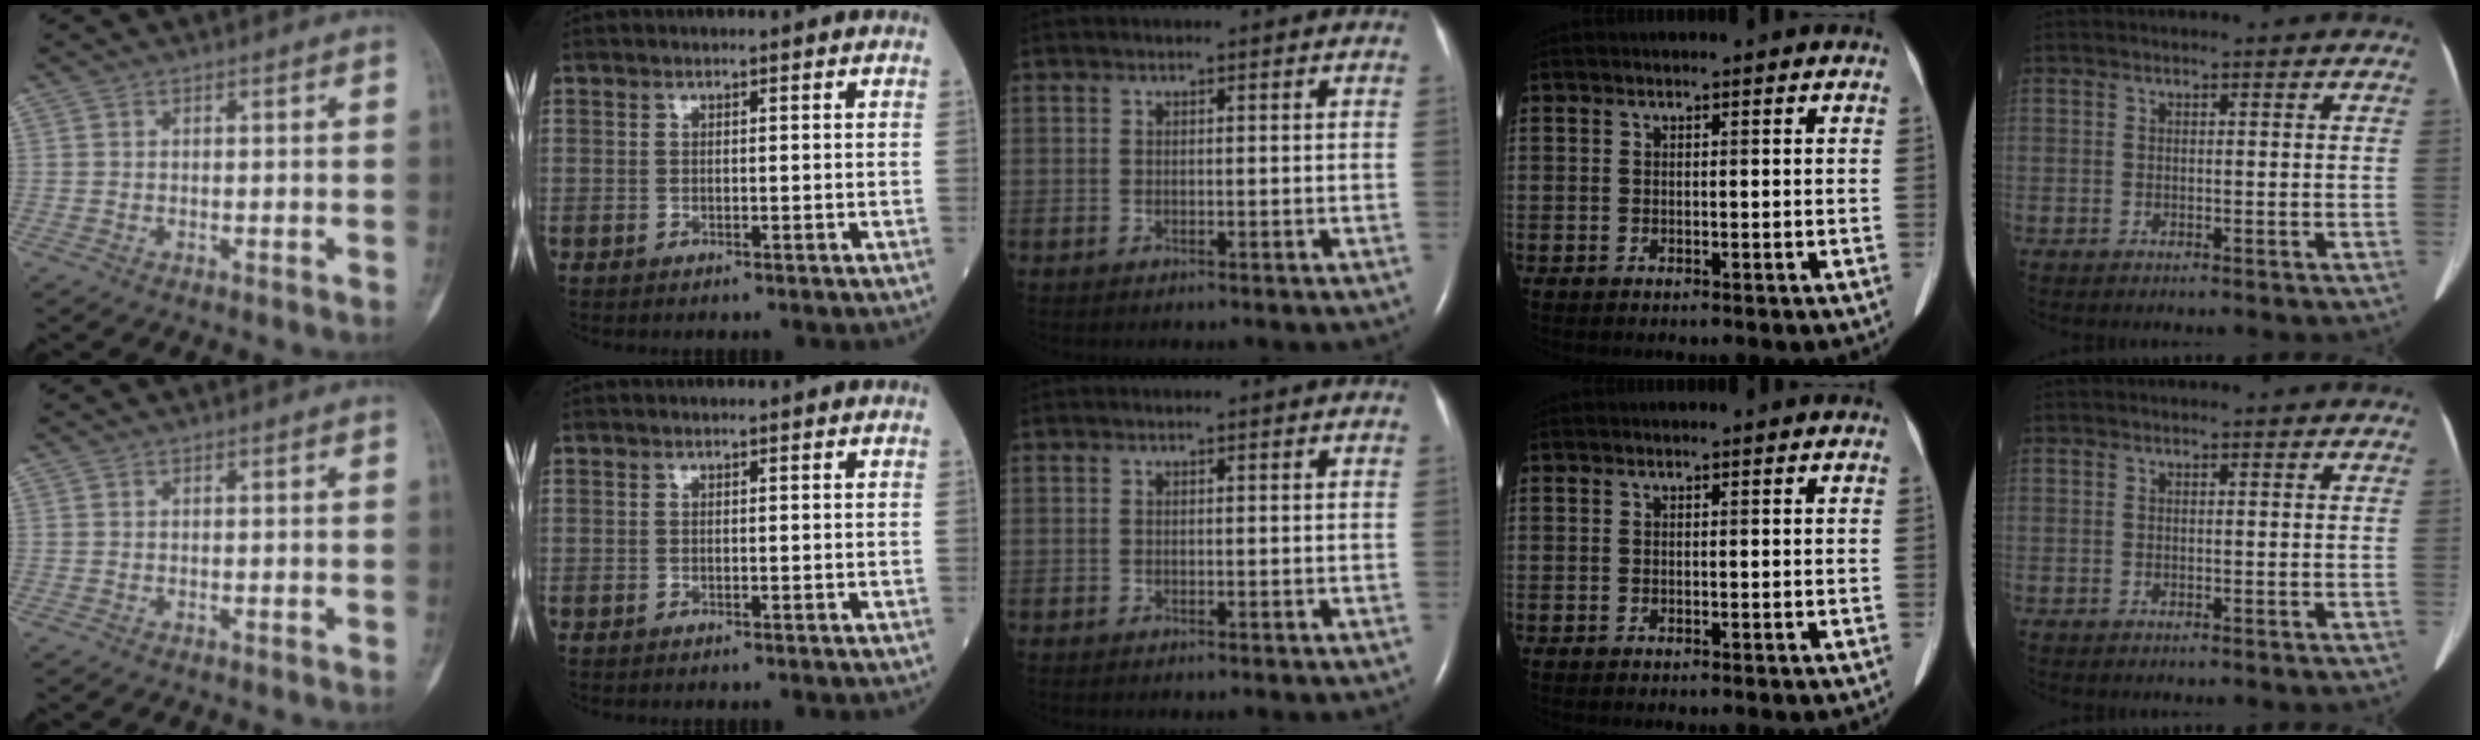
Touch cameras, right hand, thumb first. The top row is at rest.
{}